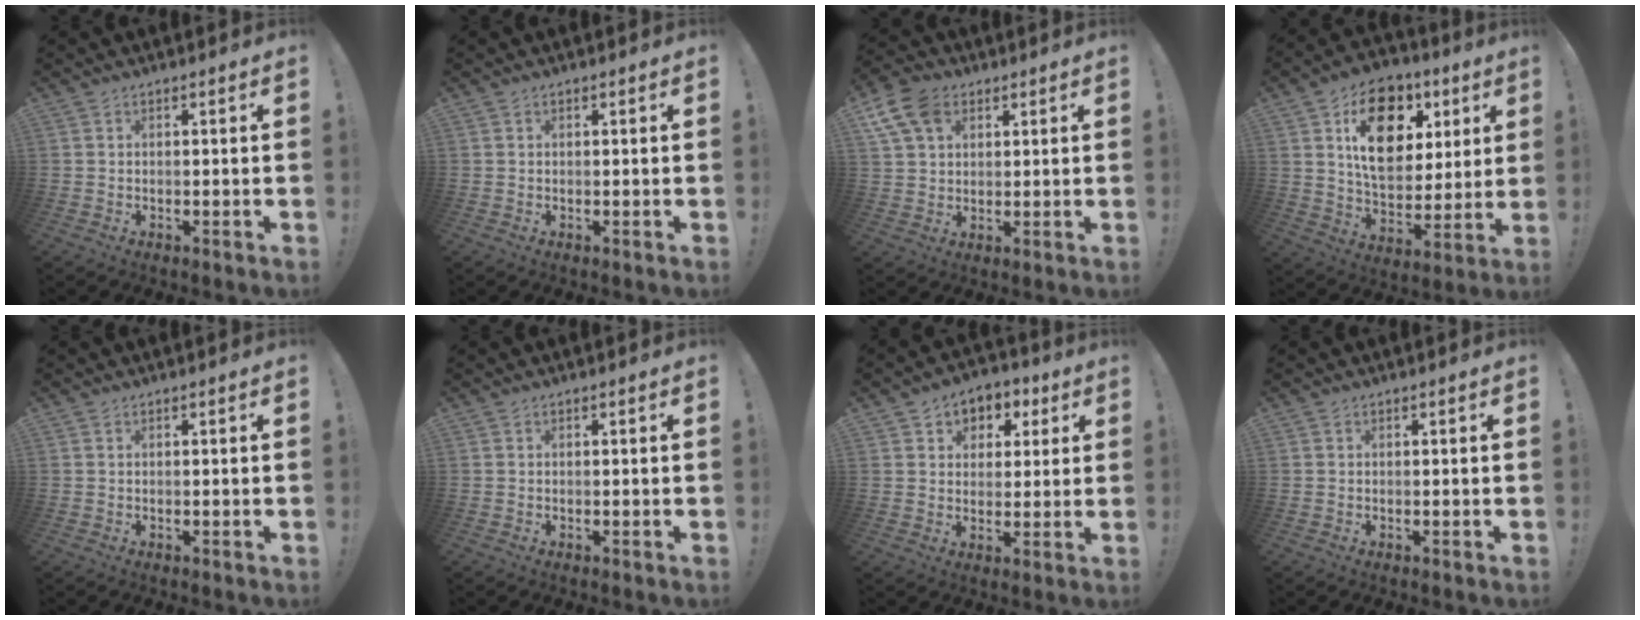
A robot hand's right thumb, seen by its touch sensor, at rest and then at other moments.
{"total": 0.0}
{"total": 11.2, "force": [5.2, 7.7, 6.2], "torque": [-0.114, -0.013, 0.106]}
{"total": 18.1, "force": [6.9, 12.8, 10.8], "torque": [-0.148, -0.014, 0.128]}
{"total": 0.0}
{"total": 0.0}
{"total": 6.2, "force": [1.2, 5.8, 1.6], "torque": [-0.010, -0.006, 0.025]}
{"total": 0.0}